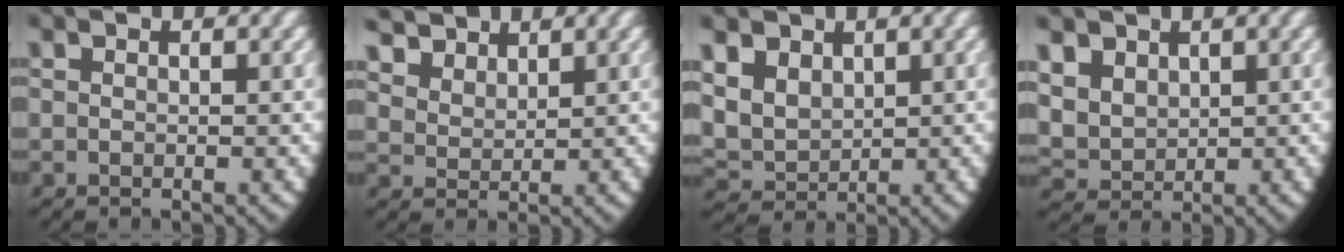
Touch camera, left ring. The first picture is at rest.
{"total": 4.2, "force": [3.0, 2.4, 1.6], "torque": [-0.041, -0.004, 0.060]}
{"total": 7.5, "force": [1.4, 6.6, 3.2], "torque": [-0.116, -0.026, 0.033]}
{"total": 6.1, "force": [1.4, 5.4, 2.5], "torque": [-0.092, -0.023, 0.037]}